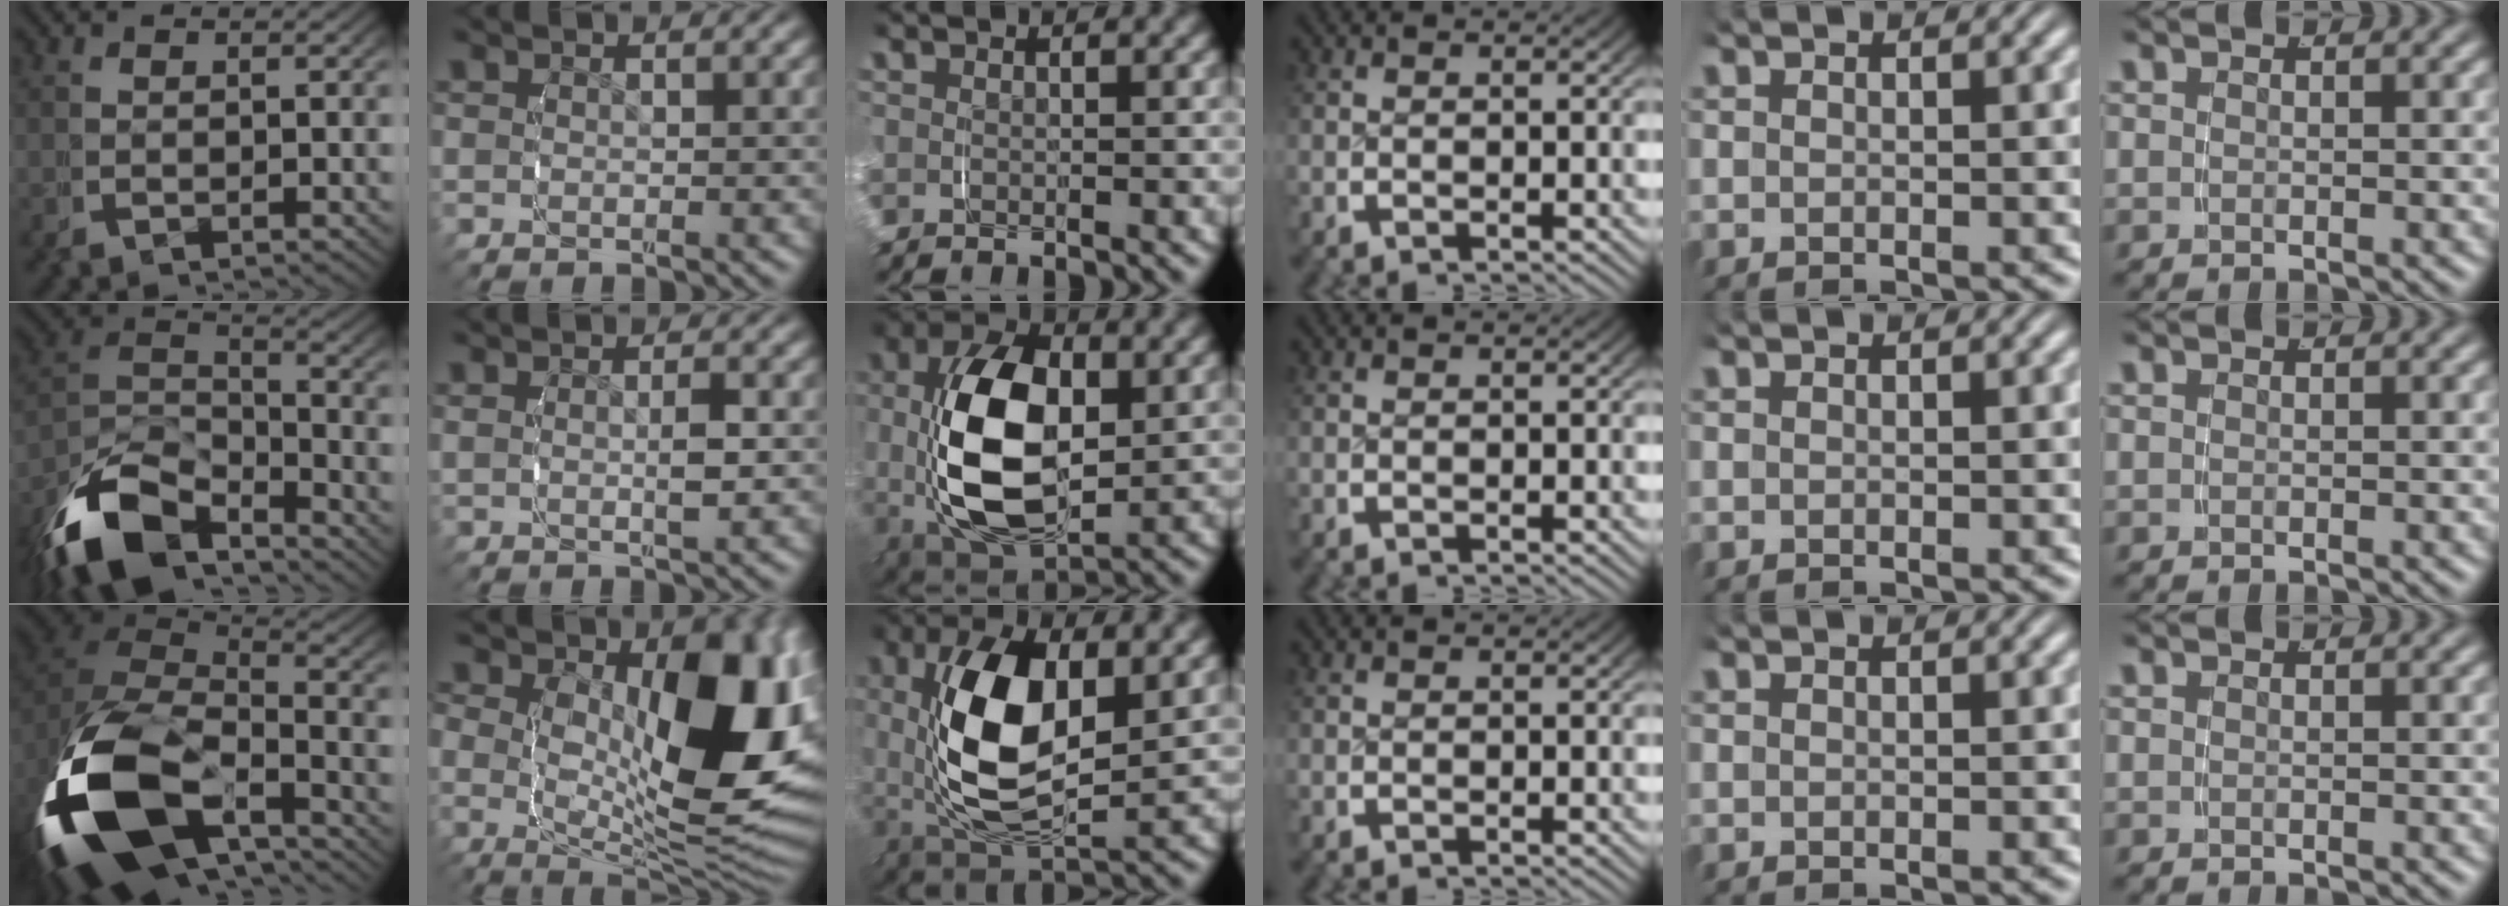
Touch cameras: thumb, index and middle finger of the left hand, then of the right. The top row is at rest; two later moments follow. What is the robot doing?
{"motion": "grasp_and_lifting", "object": "fork"}